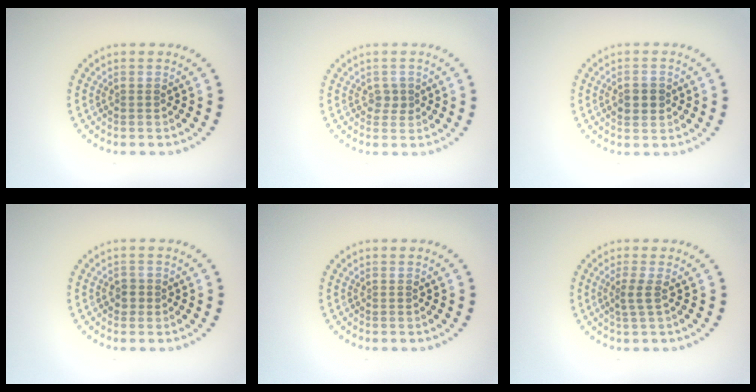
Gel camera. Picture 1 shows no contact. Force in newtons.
{"total": 1.1, "press": 1.0, "slide": 0.4}
{"total": 2.0, "press": 1.9, "slide": 0.2}
{"total": 1.1, "press": 1.0, "slide": 0.4}
{"total": 0.0}
{"total": 1.8, "press": 1.2, "slide": 1.3}